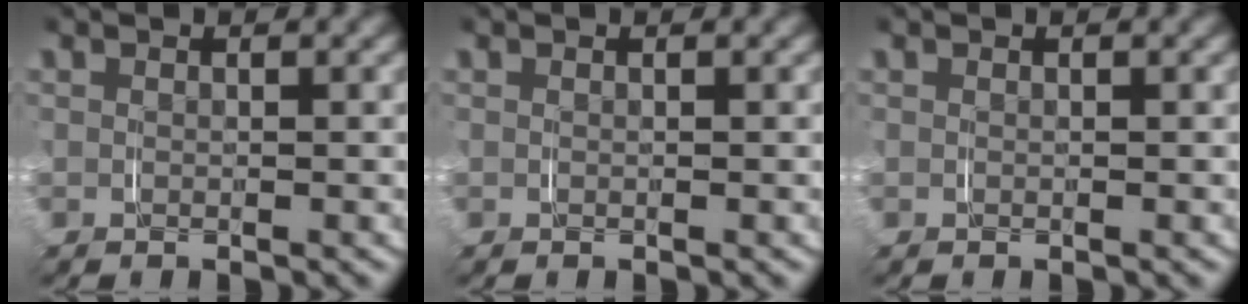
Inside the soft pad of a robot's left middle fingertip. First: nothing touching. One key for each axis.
{"total": 0.0}
{"total": 0.0}